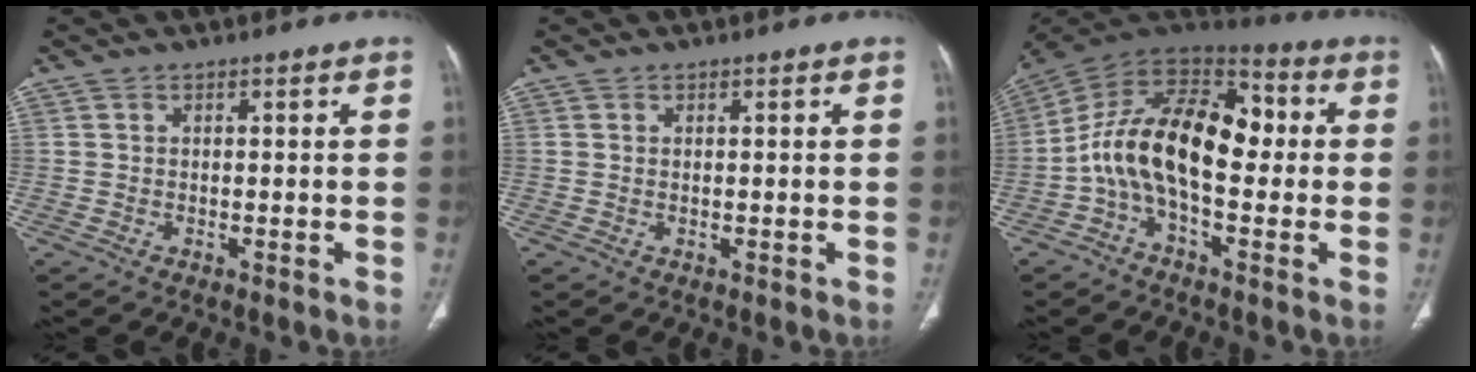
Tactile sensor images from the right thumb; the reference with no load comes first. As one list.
[{"total": 0.0}, {"total": 17.6, "force": [-1.0, 9.5, 14.8], "torque": [-0.236, 0.055, -0.029]}]